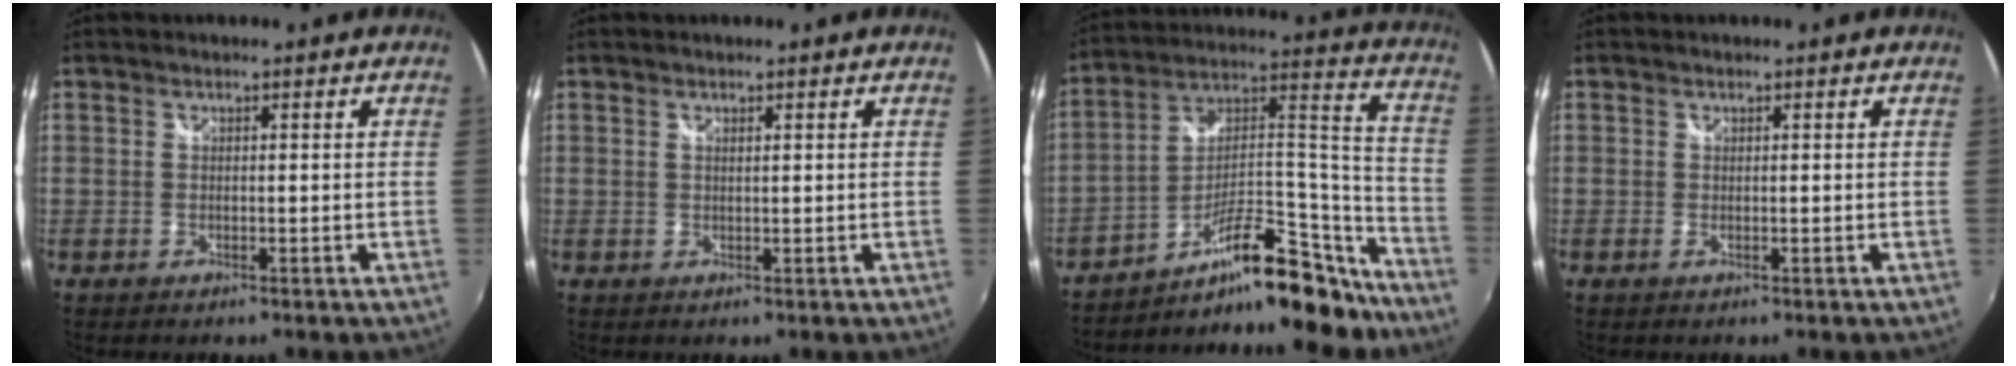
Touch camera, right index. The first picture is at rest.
{"total": 0.6, "force": [0.4, 0.1, 0.4], "torque": [-0.008, 0.001, 0.007]}
{"total": 20.2, "force": [-15.8, 6.8, 10.6], "torque": [-0.150, 0.054, -0.230]}
{"total": 0.0}